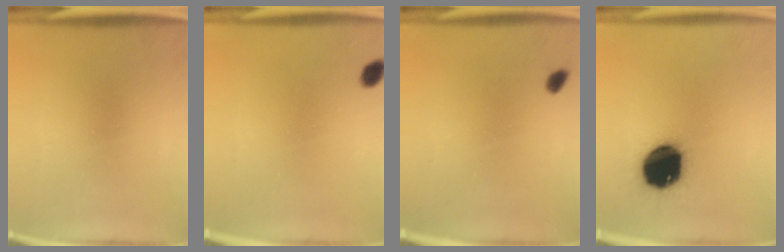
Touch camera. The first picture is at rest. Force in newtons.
{"total": 2.0}
{"total": 1.3}
{"total": 18.3}